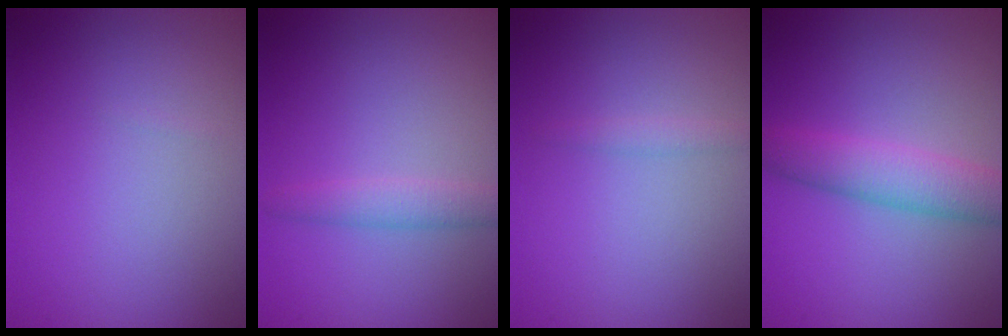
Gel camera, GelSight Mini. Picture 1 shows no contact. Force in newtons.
{"total": 1.8, "press": 1.8, "slide": 0.0}
{"total": 0.8, "press": 0.8, "slide": 0.1}
{"total": 3.9, "press": 3.9, "slide": 0.1}